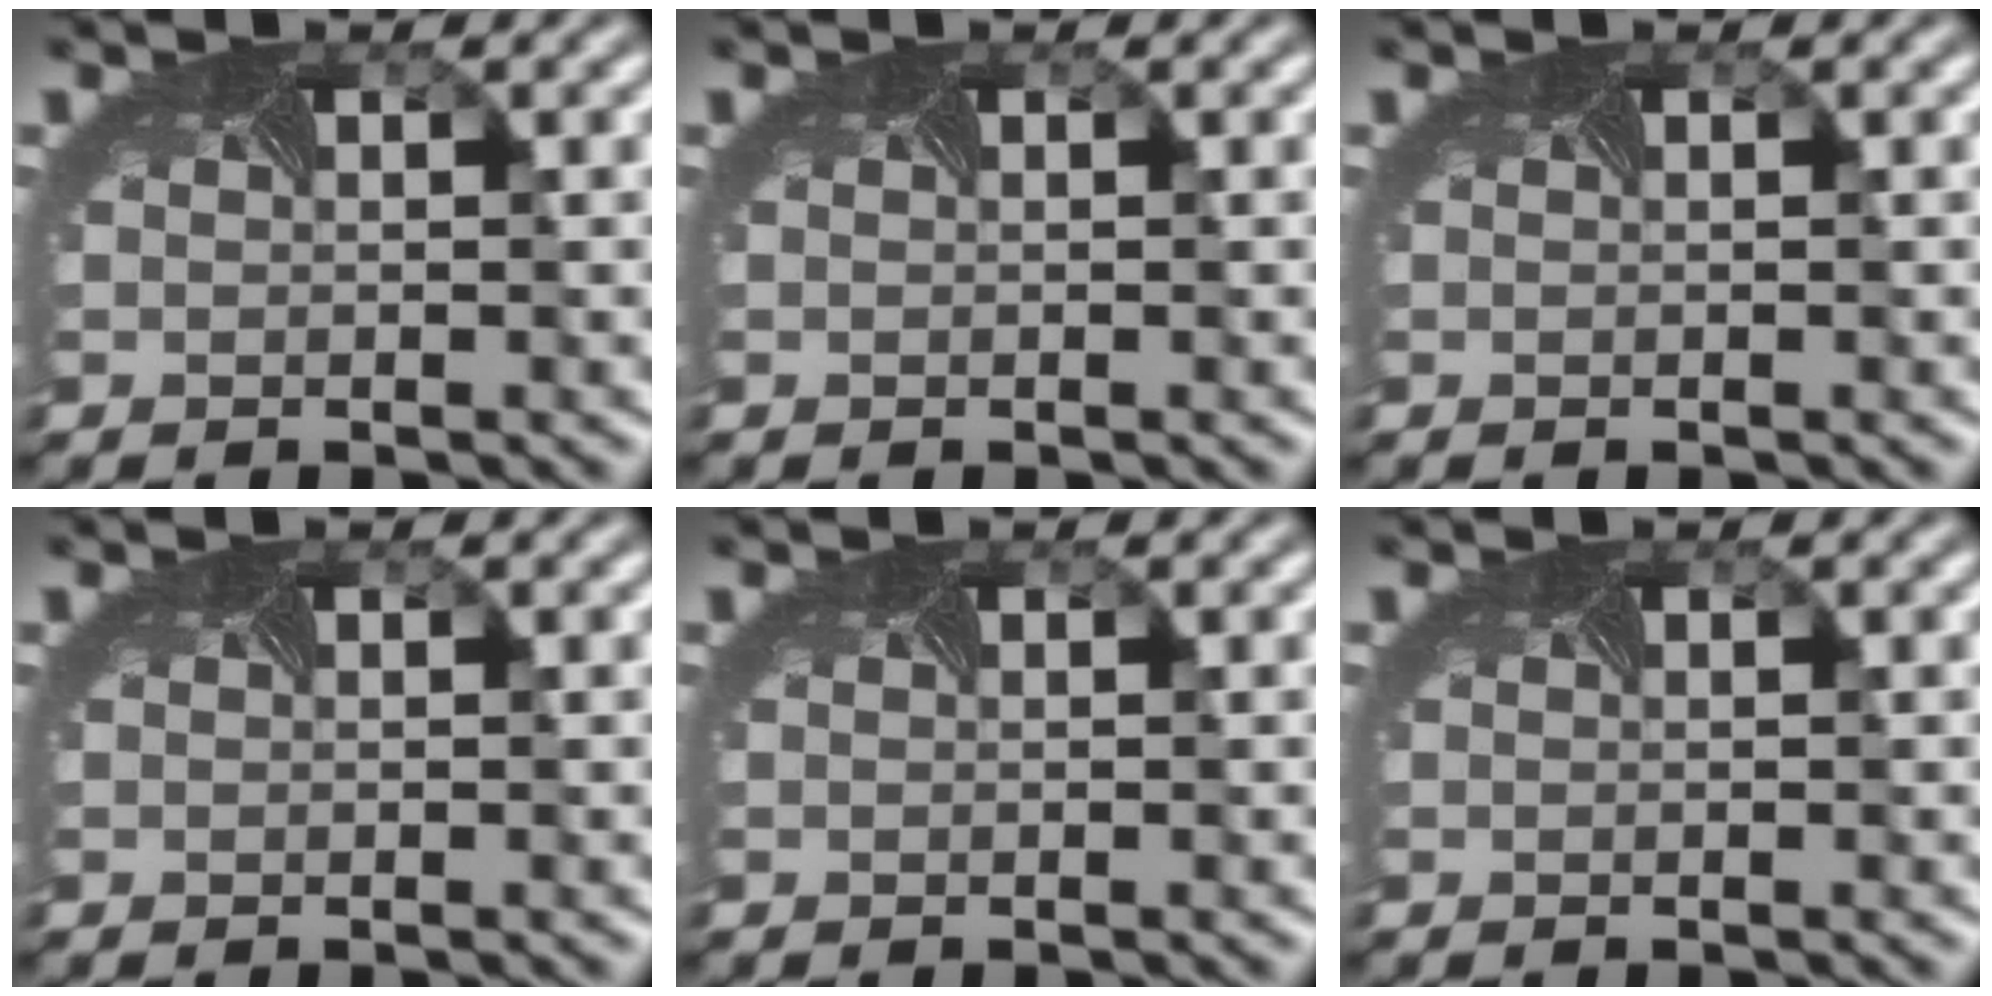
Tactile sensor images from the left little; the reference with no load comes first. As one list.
[{"total": 0.0}, {"total": 0.0}, {"total": 0.0}, {"total": 0.0}, {"total": 0.0}]